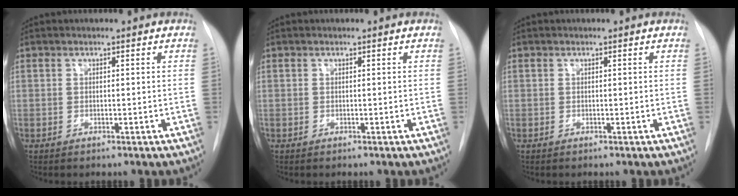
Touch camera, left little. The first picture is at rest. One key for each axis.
{"total": 0.0}
{"total": 0.0}